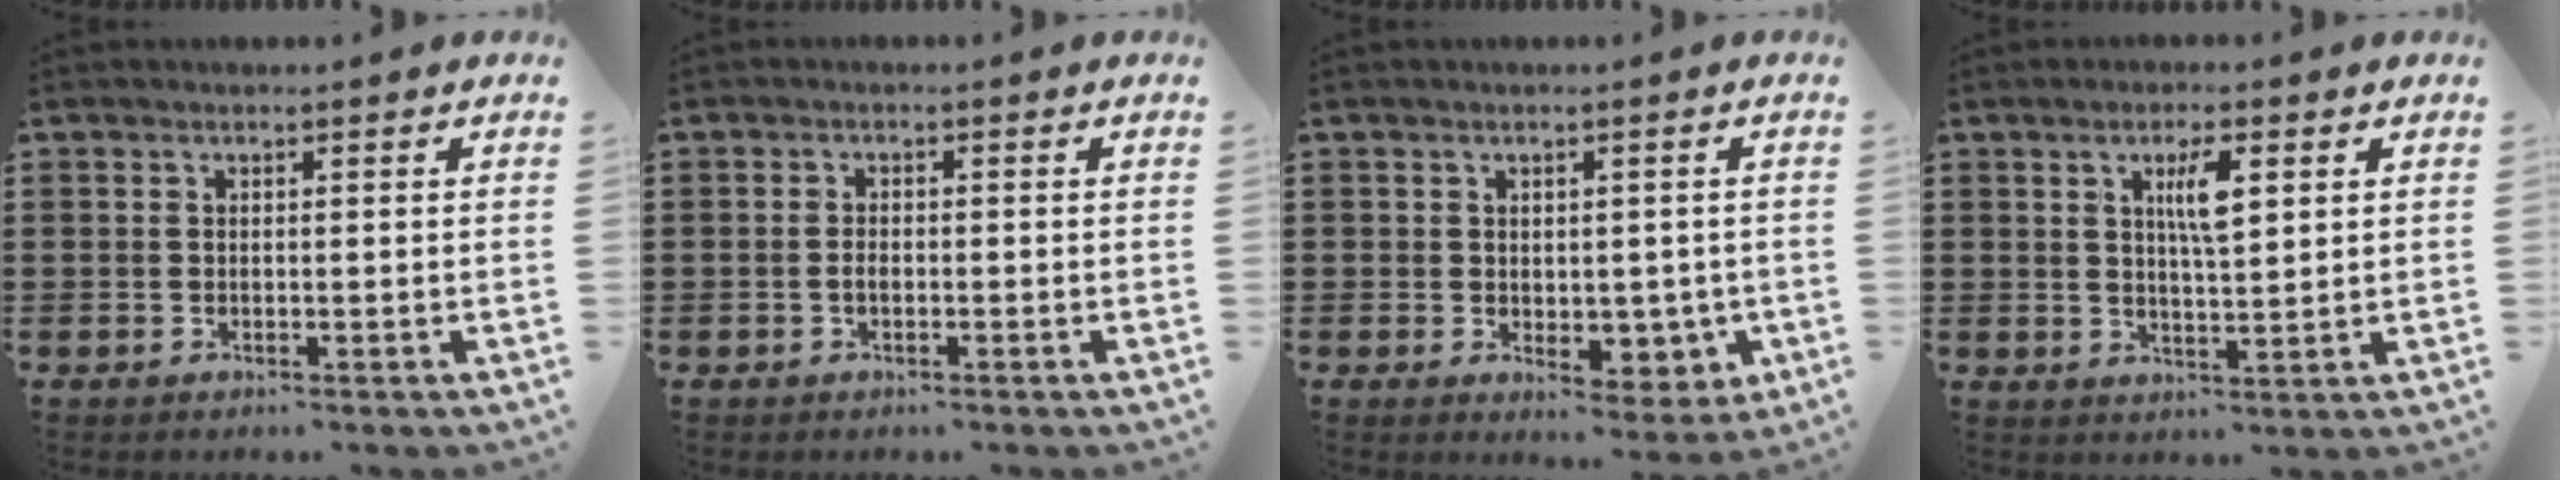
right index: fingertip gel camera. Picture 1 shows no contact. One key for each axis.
{"total": 1.1, "fx": -0.3, "fy": 0.5, "fz": 0.9, "tx": -0.020, "ty": 0.000, "tz": -0.006}
{"total": 3.5, "fx": 0.5, "fy": 3.0, "fz": 1.6, "tx": -0.021, "ty": 0.004, "tz": 0.009}
{"total": 5.0, "fx": 1.8, "fy": 1.2, "fz": 4.5, "tx": -0.079, "ty": 0.002, "tz": 0.023}